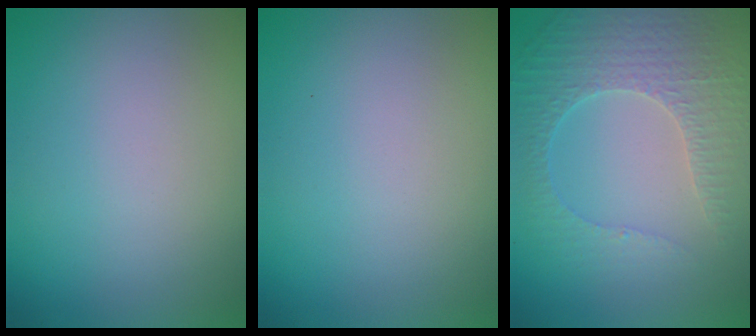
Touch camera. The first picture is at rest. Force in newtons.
{"total": 0.0}
{"total": 4.2, "press": 3.2, "slide": 2.7}